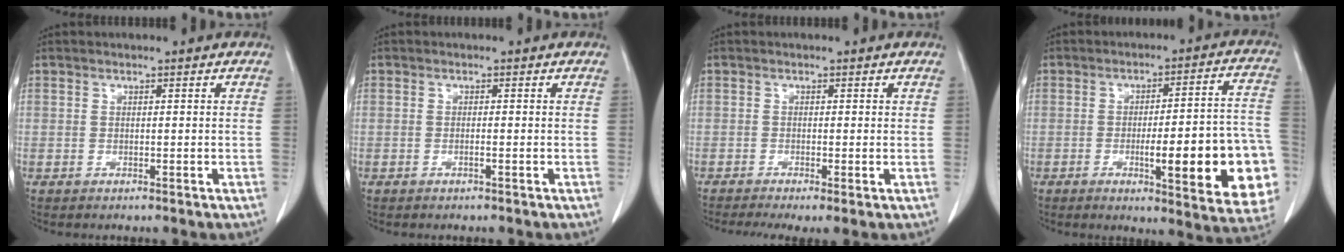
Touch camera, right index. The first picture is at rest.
{"total": 0.6, "force": [-0.3, -0.1, 0.5], "torque": [-0.010, 0.001, -0.005]}
{"total": 4.0, "force": [-2.3, 1.0, 3.2], "torque": [-0.055, -0.013, -0.041]}
{"total": 19.1, "force": [-5.1, 3.2, 18.1], "torque": [-0.147, 0.022, -0.051]}